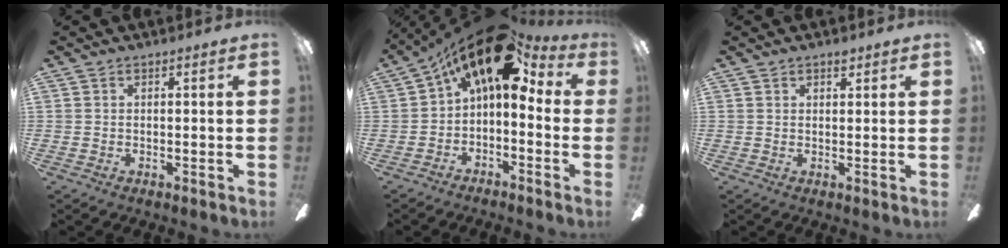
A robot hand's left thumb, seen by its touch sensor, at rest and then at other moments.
{"total": 14.7, "force": [7.1, 6.9, 11.0], "torque": [-0.173, -0.026, 0.122]}
{"total": 1.6, "force": [1.3, 0.8, 0.5], "torque": [0.006, -0.006, 0.021]}